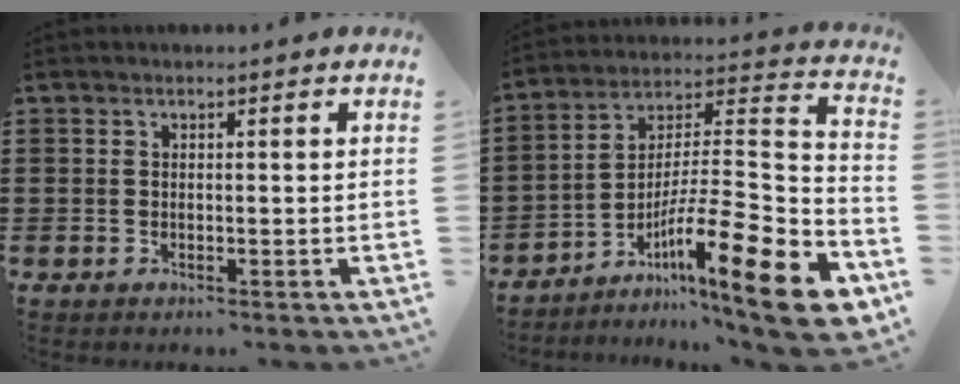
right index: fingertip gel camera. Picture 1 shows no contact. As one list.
[{"total": 16.1, "force": [-8.9, 2.5, 13.1], "torque": [-0.191, 0.003, -0.156]}]